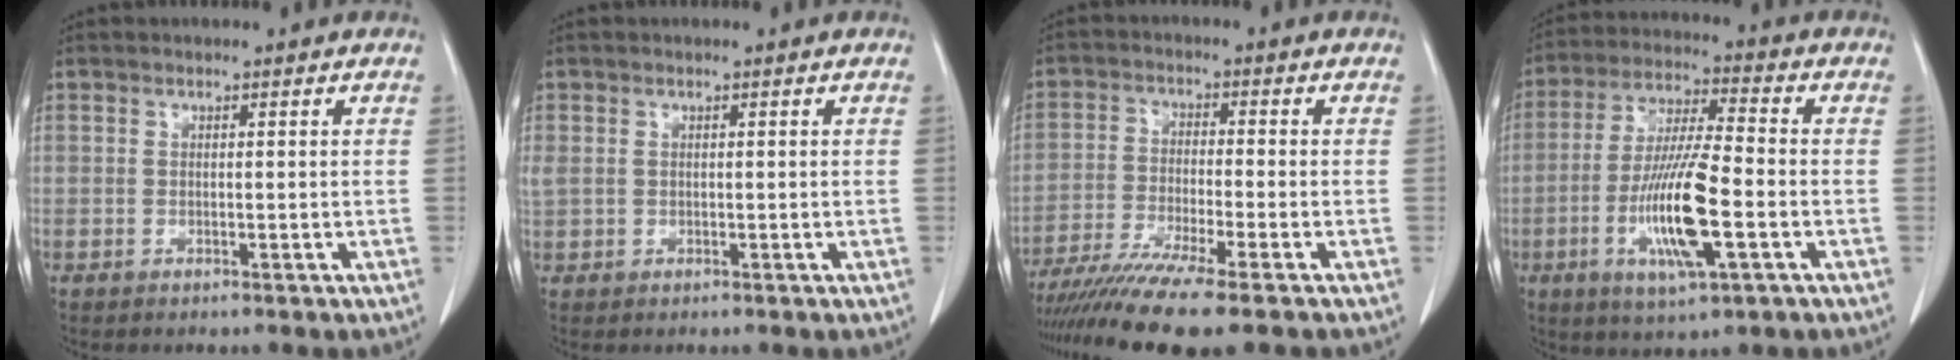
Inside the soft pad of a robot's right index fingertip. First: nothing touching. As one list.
[{"total": 1.7, "force": [0.3, 1.3, 0.9], "torque": [-0.043, 0.017, 0.012]}, {"total": 11.5, "force": [-9.1, -0.6, 7.1], "torque": [-0.115, -0.029, -0.149]}, {"total": 13.6, "force": [-3.9, 1.7, 12.9], "torque": [-0.255, -0.013, -0.072]}]